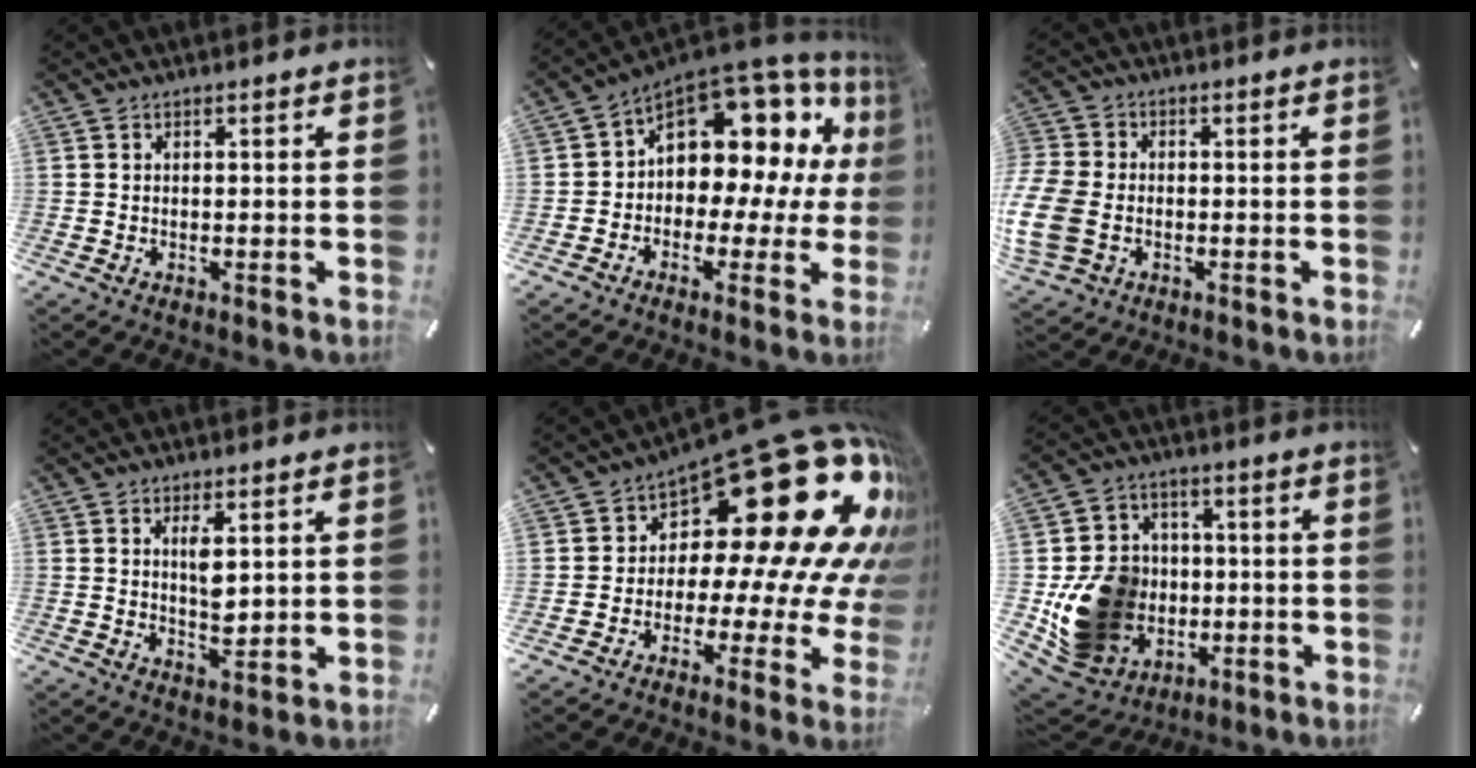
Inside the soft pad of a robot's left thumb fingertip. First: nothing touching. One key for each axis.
{"total": 12.6, "fx": 5.4, "fy": 8.7, "fz": 7.4, "tx": -0.099, "ty": -0.061, "tz": 0.091}
{"total": 10.3, "fx": -2.1, "fy": 8.3, "fz": 5.7, "tx": -0.130, "ty": 0.015, "tz": -0.035}
{"total": 5.1, "fx": 2.2, "fy": 2.1, "fz": 4.1, "tx": -0.064, "ty": -0.015, "tz": 0.033}
{"total": 30.9, "fx": 13.6, "fy": 14.0, "fz": 24.0, "tx": -0.325, "ty": -0.134, "tz": 0.254}
{"total": 15.9, "fx": -2.4, "fy": 14.2, "fz": 6.6, "tx": -0.120, "ty": 0.010, "tz": -0.028}